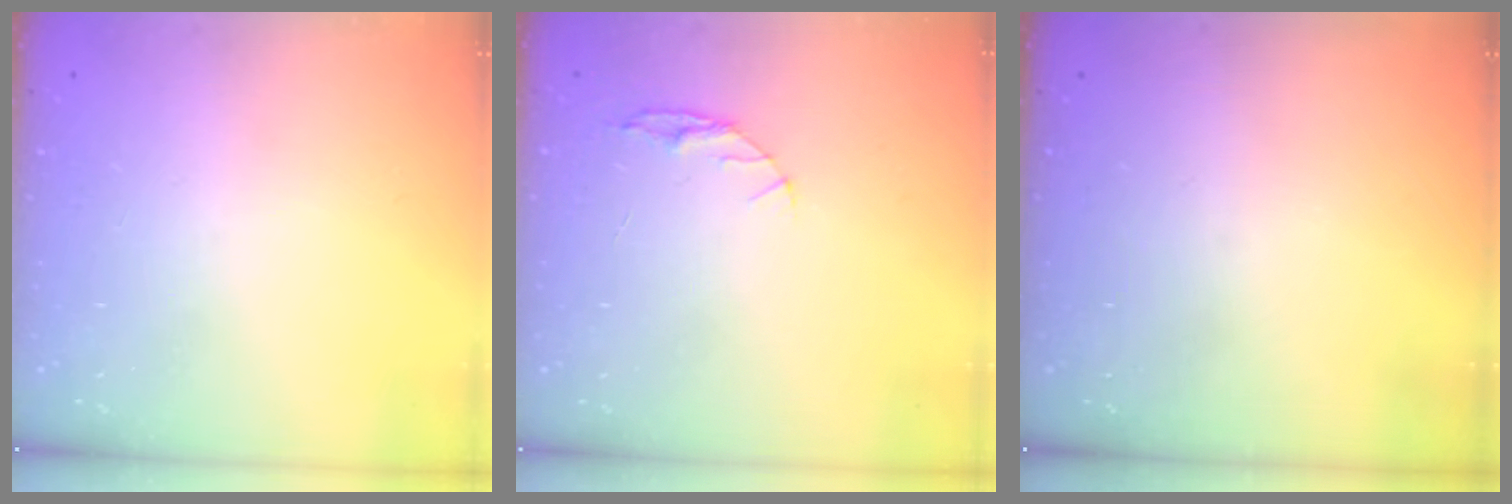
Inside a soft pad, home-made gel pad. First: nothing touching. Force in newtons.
{"total": 4.9, "press": 4.8, "slide": 0.6}
{"total": 0.0}